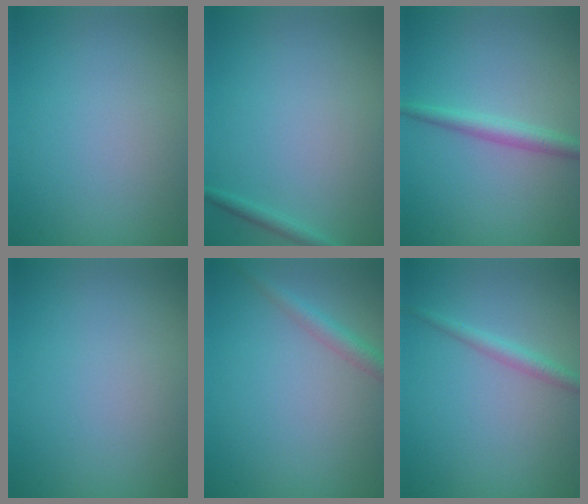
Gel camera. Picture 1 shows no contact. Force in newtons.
{"total": 1.0, "press": 1.0, "slide": 0.0}
{"total": 2.2, "press": 2.2, "slide": 0.1}
{"total": 0.0}
{"total": 2.1, "press": 2.1, "slide": 0.0}
{"total": 1.7, "press": 1.7, "slide": 0.0}